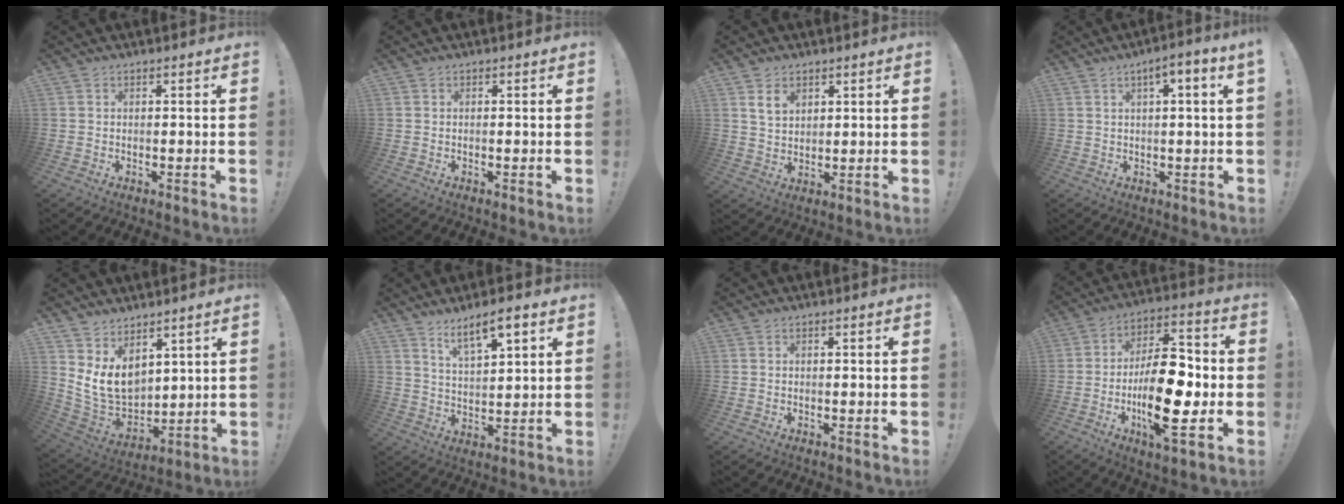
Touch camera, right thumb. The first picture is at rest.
{"total": 0.0}
{"total": 5.9, "force": [3.2, 4.1, 2.7], "torque": [-0.045, -0.010, 0.060]}
{"total": 4.1, "force": [1.2, -0.1, 3.9], "torque": [-0.061, -0.007, 0.016]}
{"total": 11.8, "force": [5.0, 8.5, 6.5], "torque": [-0.130, -0.046, 0.104]}
{"total": 8.8, "force": [6.3, 2.4, 5.7], "torque": [-0.095, -0.029, 0.109]}
{"total": 0.0}
{"total": 20.6, "force": [-4.8, 8.3, 18.3], "torque": [-0.315, 0.018, -0.073]}